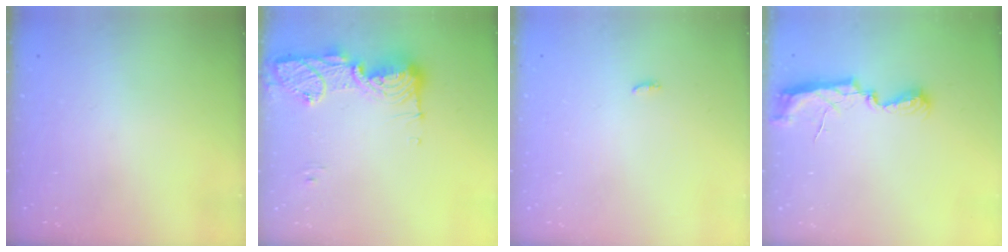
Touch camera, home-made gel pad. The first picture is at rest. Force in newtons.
{"total": 14.7, "press": 14.7, "slide": 1.4}
{"total": 5.6, "press": 3.4, "slide": 4.4}
{"total": 7.3, "press": 7.3, "slide": 0.5}